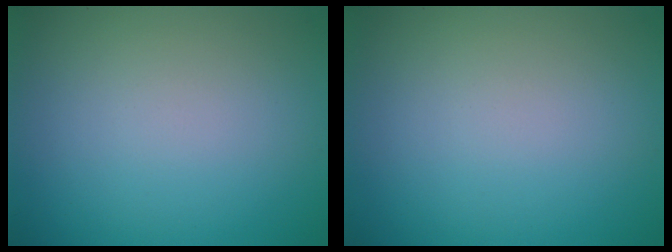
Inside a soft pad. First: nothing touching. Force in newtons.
{"total": 0.0}